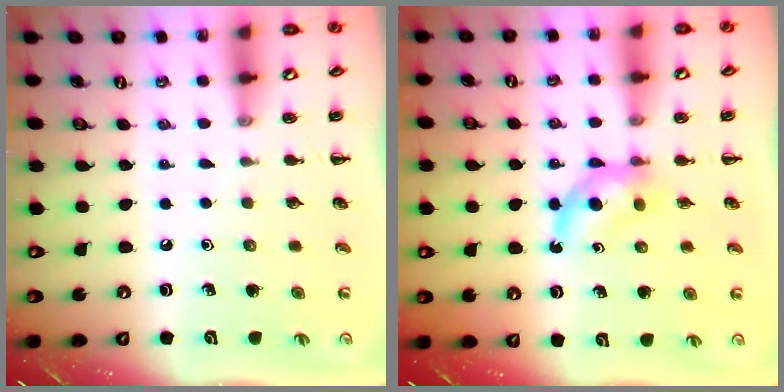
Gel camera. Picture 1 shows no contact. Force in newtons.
{"total": 4.7, "press": 4.5, "slide": 1.2}